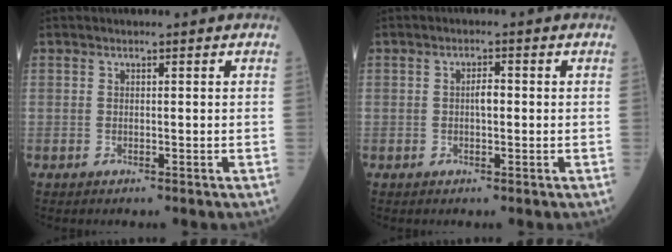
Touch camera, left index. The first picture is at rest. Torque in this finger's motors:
{"motor_torque": [0.28, 0.23, 0.03, 0.01]}